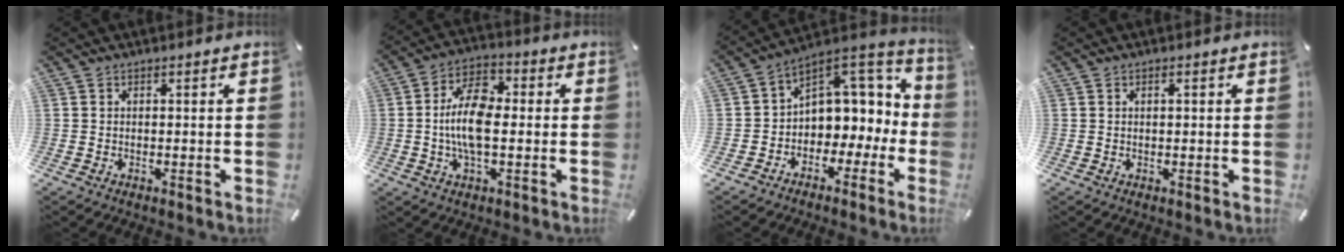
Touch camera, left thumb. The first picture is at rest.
{"total": 11.7, "force": [-0.8, 6.0, 10.0], "torque": [-0.204, 0.003, -0.017]}
{"total": 10.3, "force": [2.4, 8.4, 5.5], "torque": [-0.075, -0.023, 0.047]}
{"total": 0.7, "force": [0.2, 0.3, 0.6], "torque": [-0.012, 0.001, 0.004]}